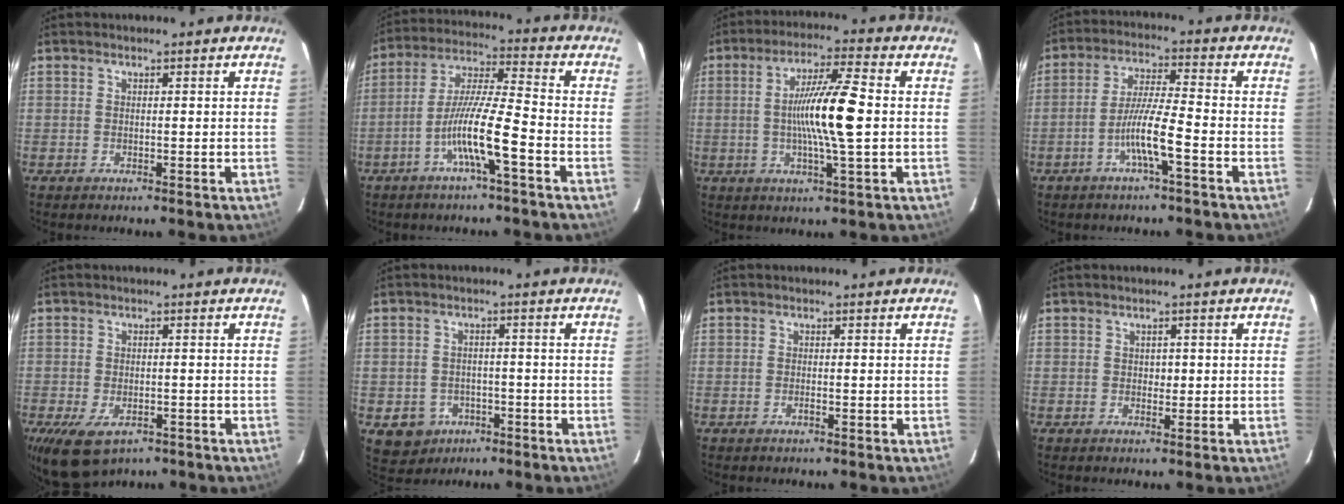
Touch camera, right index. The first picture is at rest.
{"total": 10.4, "force": [-4.3, 0.0, 9.5], "torque": [-0.184, 0.006, -0.082]}
{"total": 11.1, "force": [-0.1, 0.1, 11.1], "torque": [-0.204, 0.001, -0.006]}
{"total": 7.5, "force": [-3.0, -0.1, 6.8], "torque": [-0.133, 0.006, -0.058]}
{"total": 8.6, "force": [-5.2, 4.7, 5.0], "torque": [-0.103, -0.013, -0.075]}
{"total": 5.5, "force": [-2.3, 4.9, 1.1], "torque": [-0.021, 0.006, -0.024]}
{"total": 0.6, "force": [-0.3, 0.0, 0.5], "torque": [-0.013, 0.000, -0.005]}
{"total": 1.2, "force": [0.1, 0.9, 0.8], "torque": [-0.009, 0.001, 0.001]}